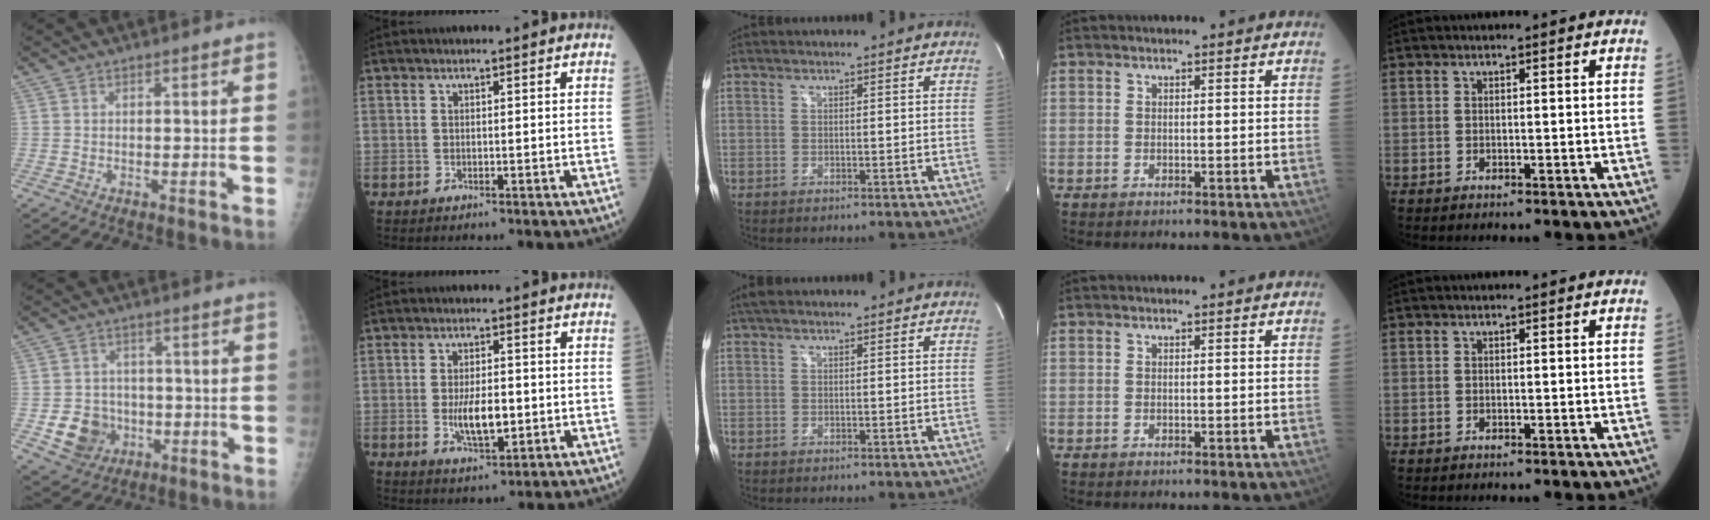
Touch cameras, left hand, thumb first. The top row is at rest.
{"thumb": {"total": 8.3, "force": [-2.1, 7.4, 3.2], "torque": [-0.023, 0.010, -0.026]}, "index": {"total": 6.1, "force": [-0.9, 2.3, 5.6], "torque": [-0.108, -0.008, -0.011]}, "middle": {"total": 2.1, "force": [1.5, 0.7, 1.3], "torque": [-0.029, 0.028, 0.027]}}